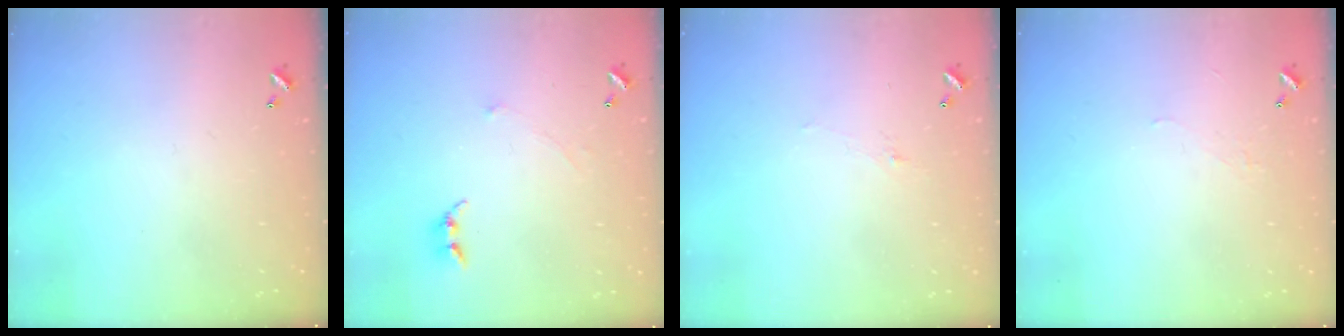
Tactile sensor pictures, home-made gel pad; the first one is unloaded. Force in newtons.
{"total": 0.7, "press": 0.6, "slide": 0.4}
{"total": 0.8, "press": 0.5, "slide": 0.6}
{"total": 2.0, "press": 2.0, "slide": 0.5}